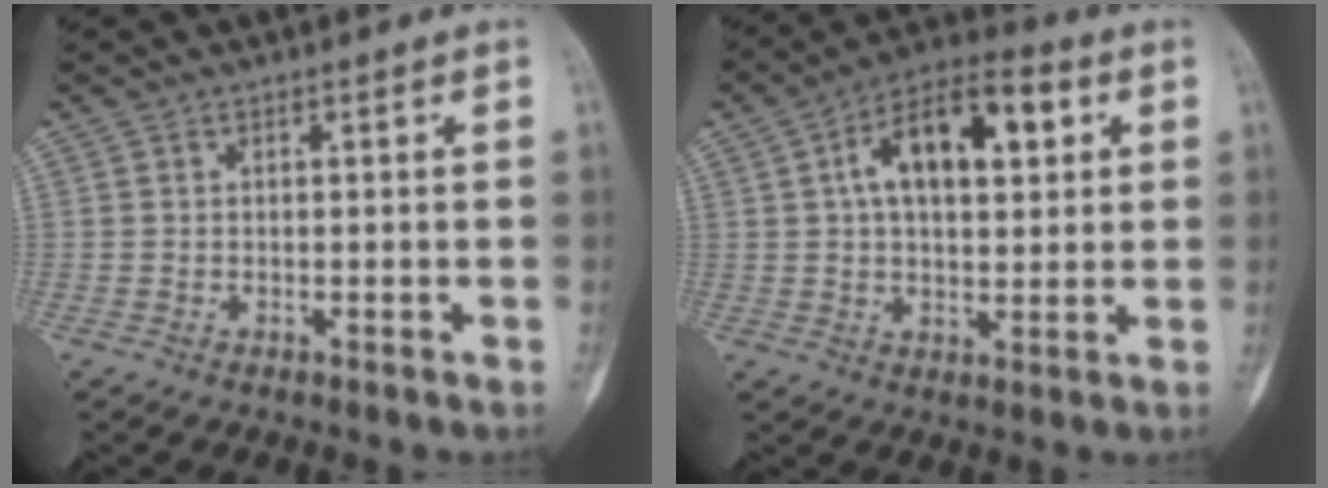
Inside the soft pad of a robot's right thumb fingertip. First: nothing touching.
{"total": 15.7, "force": [4.2, 8.1, 12.8], "torque": [-0.187, 0.021, 0.061]}